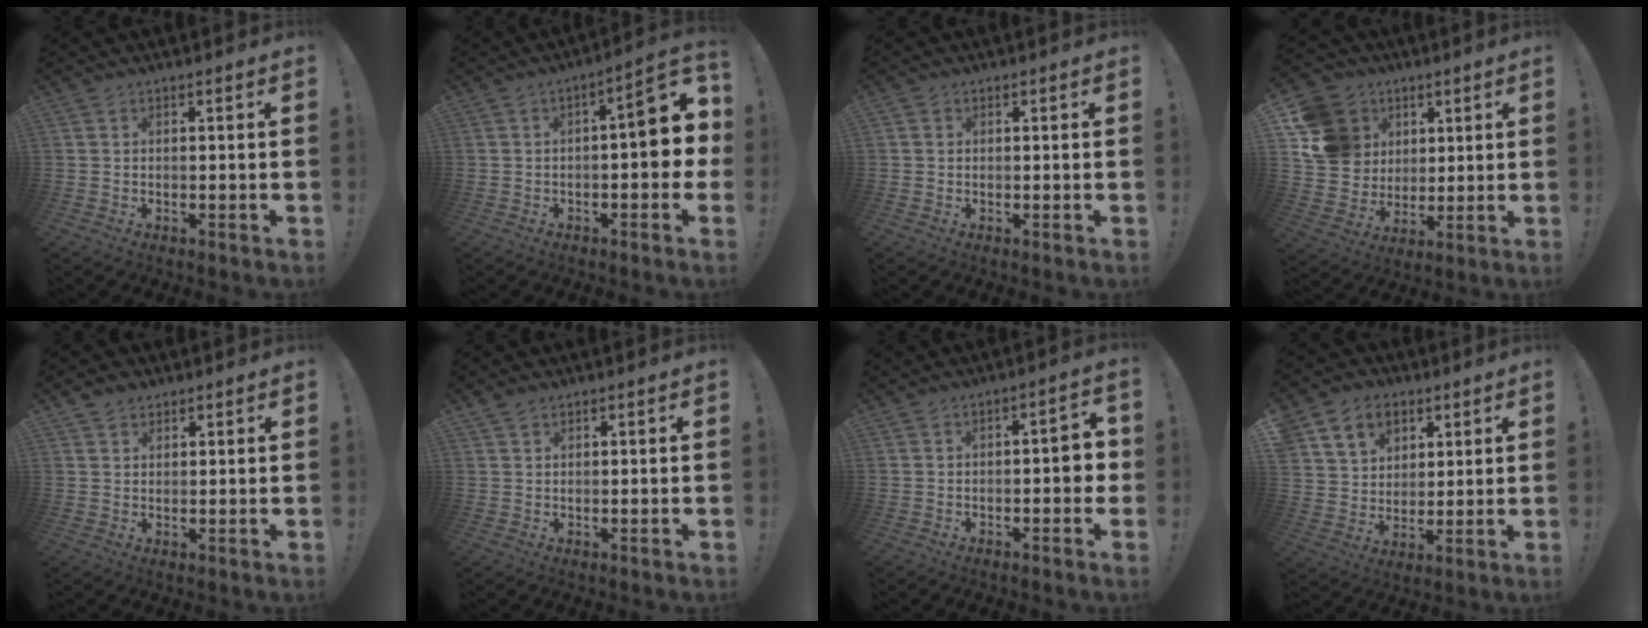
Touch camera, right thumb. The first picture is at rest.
{"total": 10.8, "force": [0.0, 3.9, 10.1], "torque": [-0.124, -0.001, -0.004]}
{"total": 0.9, "force": [0.2, 0.9, 0.1], "torque": [-0.005, 0.004, 0.004]}
{"total": 16.4, "force": [5.4, 14.3, 5.8], "torque": [-0.093, -0.012, 0.129]}
{"total": 2.7, "force": [2.0, 1.7, 0.6], "torque": [-0.008, -0.009, 0.036]}
{"total": 1.4, "force": [1.0, 0.8, 0.6], "torque": [-0.013, -0.001, 0.019]}
{"total": 4.7, "force": [-1.0, 2.1, 4.1], "torque": [-0.054, 0.006, -0.018]}
{"total": 10.8, "force": [5.5, 8.7, 3.1], "torque": [-0.047, -0.031, 0.111]}